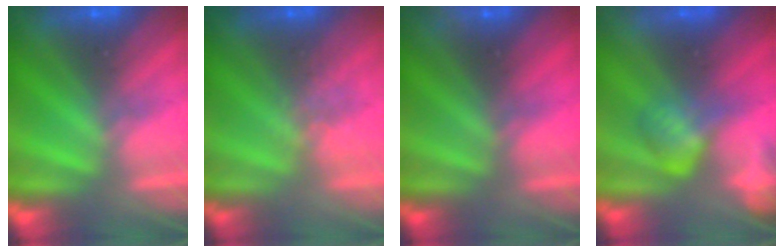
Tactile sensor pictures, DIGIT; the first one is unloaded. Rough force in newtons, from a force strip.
{"total": 2.1}
{"total": 2.4}
{"total": 5.0}